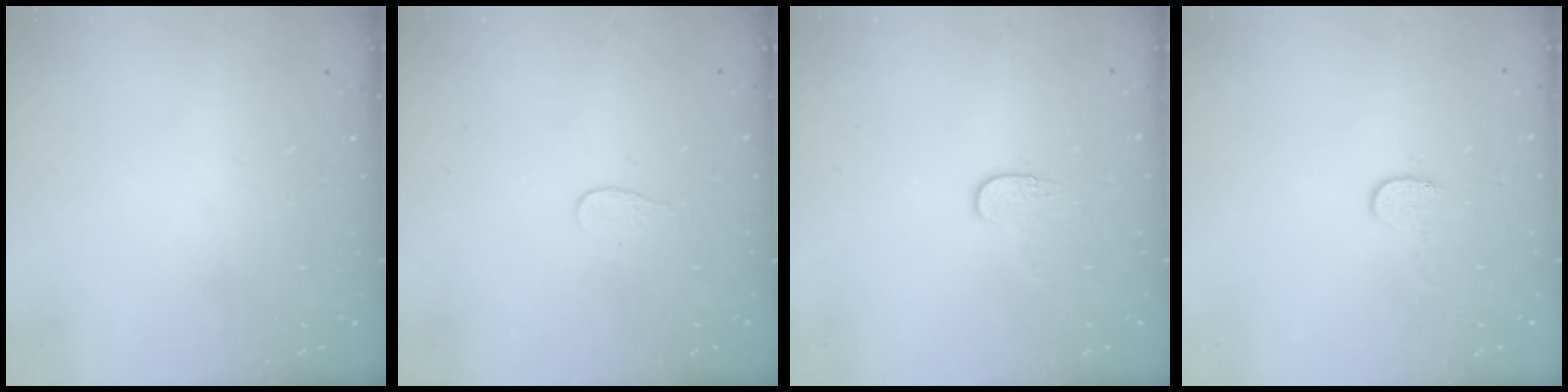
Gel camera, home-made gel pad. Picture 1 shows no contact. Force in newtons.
{"total": 3.4, "press": 3.4, "slide": 0.4}
{"total": 3.8, "press": 3.8, "slide": 0.4}
{"total": 5.6, "press": 5.6, "slide": 0.5}